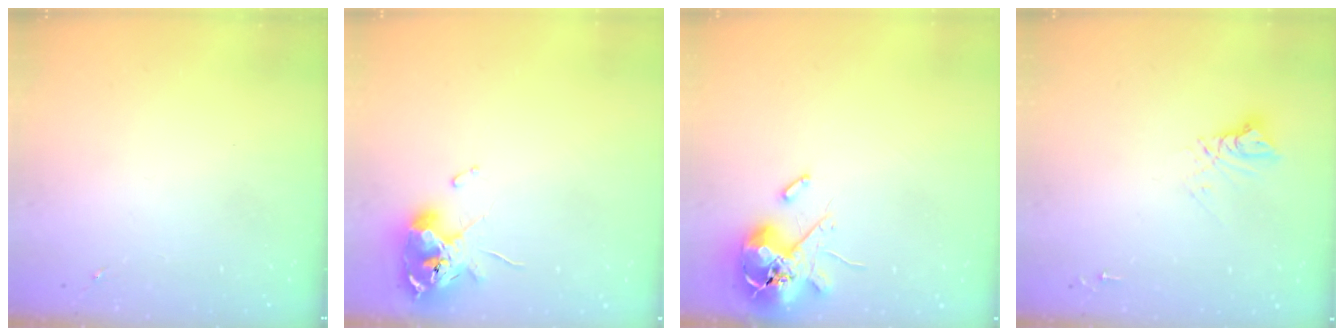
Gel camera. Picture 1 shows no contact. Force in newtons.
{"total": 10.9, "press": 10.8, "slide": 1.6}
{"total": 12.1, "press": 12.0, "slide": 2.0}
{"total": 8.4, "press": 8.4, "slide": 0.7}